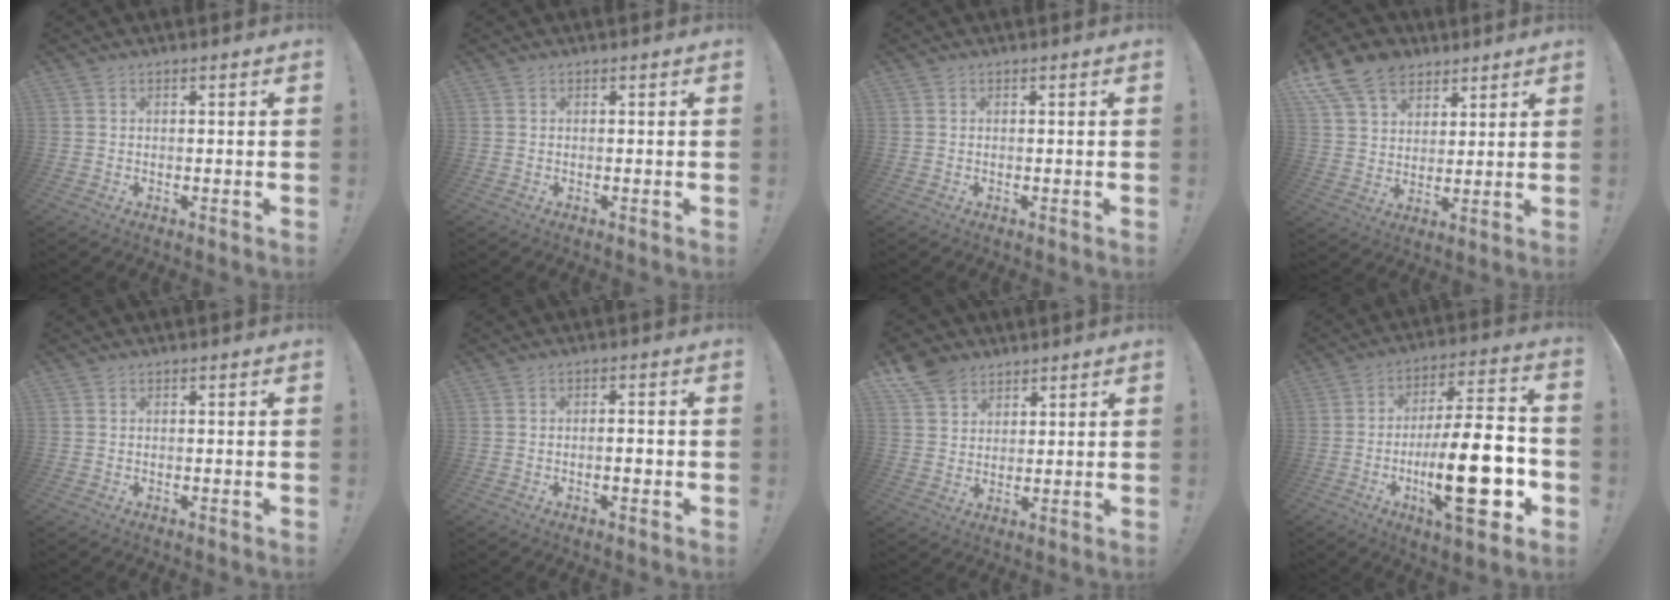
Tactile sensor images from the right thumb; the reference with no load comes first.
{"total": 0.0}
{"total": 0.0}
{"total": 13.7, "force": [8.4, 9.2, 5.4], "torque": [-0.102, -0.045, 0.167]}
{"total": 0.0}
{"total": 2.4, "force": [-1.0, 0.6, 2.1], "torque": [-0.031, 0.004, -0.019]}
{"total": 7.9, "force": [5.5, 5.2, 1.9], "torque": [-0.030, -0.035, 0.109]}
{"total": 24.9, "force": [-6.5, 7.7, 22.8], "torque": [-0.372, 0.022, -0.099]}